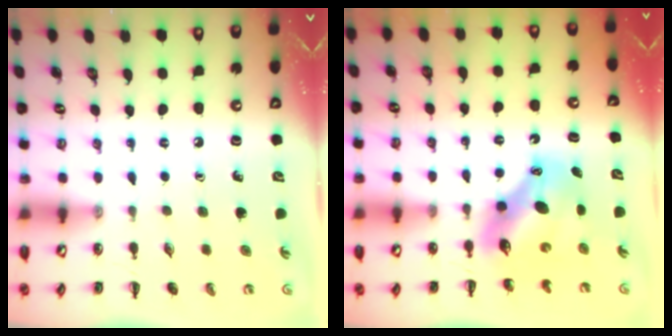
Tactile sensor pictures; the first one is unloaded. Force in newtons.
{"total": 9.1, "press": 8.9, "slide": 2.0}